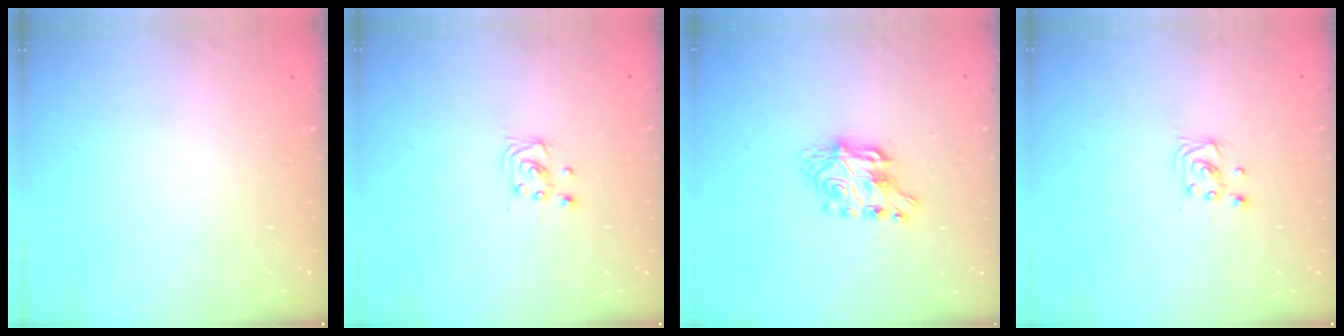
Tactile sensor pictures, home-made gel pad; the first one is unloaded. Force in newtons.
{"total": 2.5, "press": 2.5, "slide": 0.2}
{"total": 7.7, "press": 7.6, "slide": 0.7}
{"total": 2.5, "press": 2.5, "slide": 0.2}